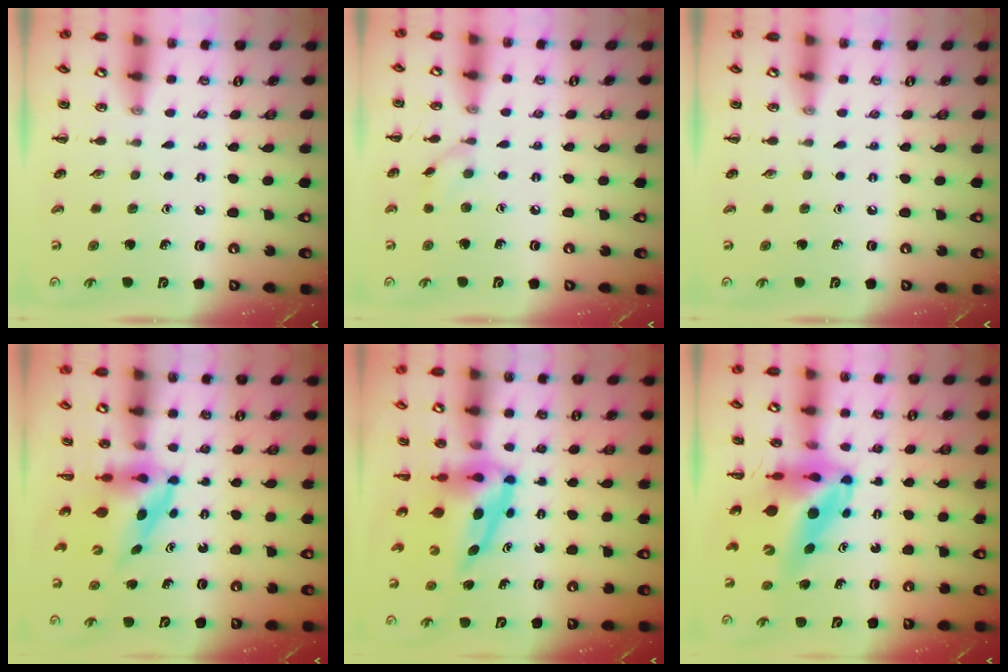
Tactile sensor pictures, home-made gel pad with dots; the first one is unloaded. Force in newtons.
{"total": 4.3, "press": 3.9, "slide": 1.8}
{"total": 0.0}
{"total": 3.9, "press": 3.8, "slide": 0.8}
{"total": 7.9, "press": 7.5, "slide": 2.3}
{"total": 10.4, "press": 10.0, "slide": 3.0}